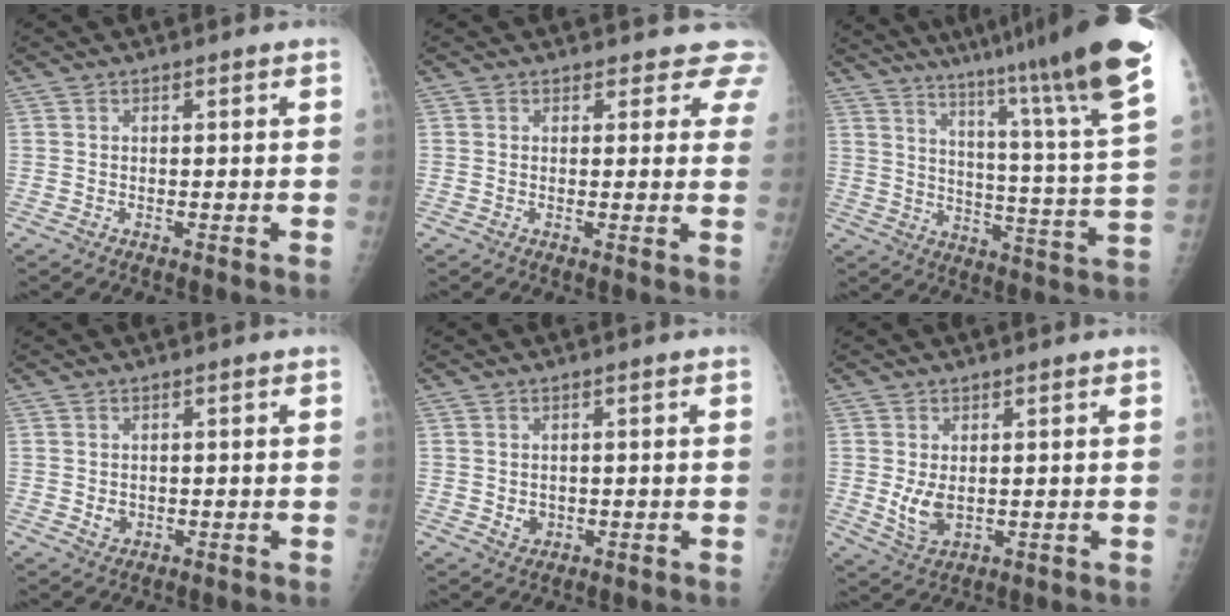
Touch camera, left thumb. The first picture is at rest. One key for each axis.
{"total": 5.2, "fx": 4.6, "fy": 2.3, "fz": 0.1, "tx": 0.042, "ty": -0.020, "tz": 0.023}
{"total": 27.7, "fx": 20.5, "fy": 0.3, "fz": 18.6, "tx": -0.267, "ty": -0.119, "tz": 0.288}
{"total": 1.5, "fx": 0.2, "fy": 1.2, "fz": 0.8, "tx": -0.011, "ty": -0.002, "tz": 0.009}
{"total": 1.8, "fx": 0.2, "fy": 1.5, "fz": 1.0, "tx": -0.012, "ty": -0.003, "tz": 0.010}
{"total": 4.4, "fx": 0.6, "fy": 2.5, "fz": 3.6, "tx": -0.060, "ty": -0.015, "tz": 0.021}